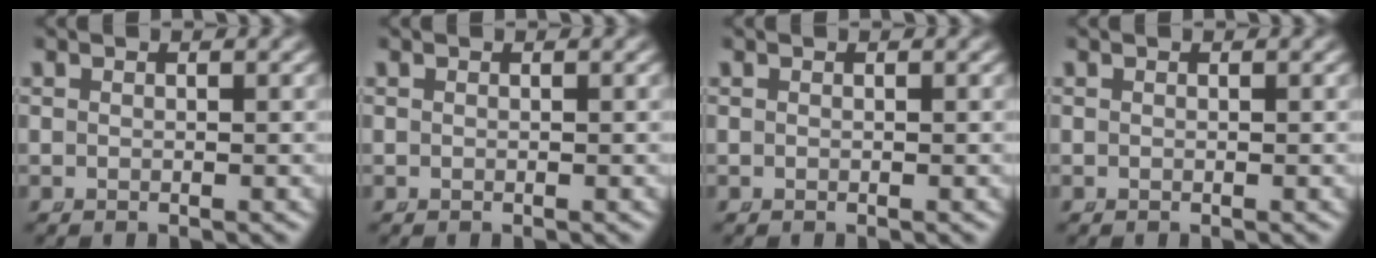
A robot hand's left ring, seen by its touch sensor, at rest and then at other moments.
{"total": 0.0}
{"total": 0.0}
{"total": 0.0}